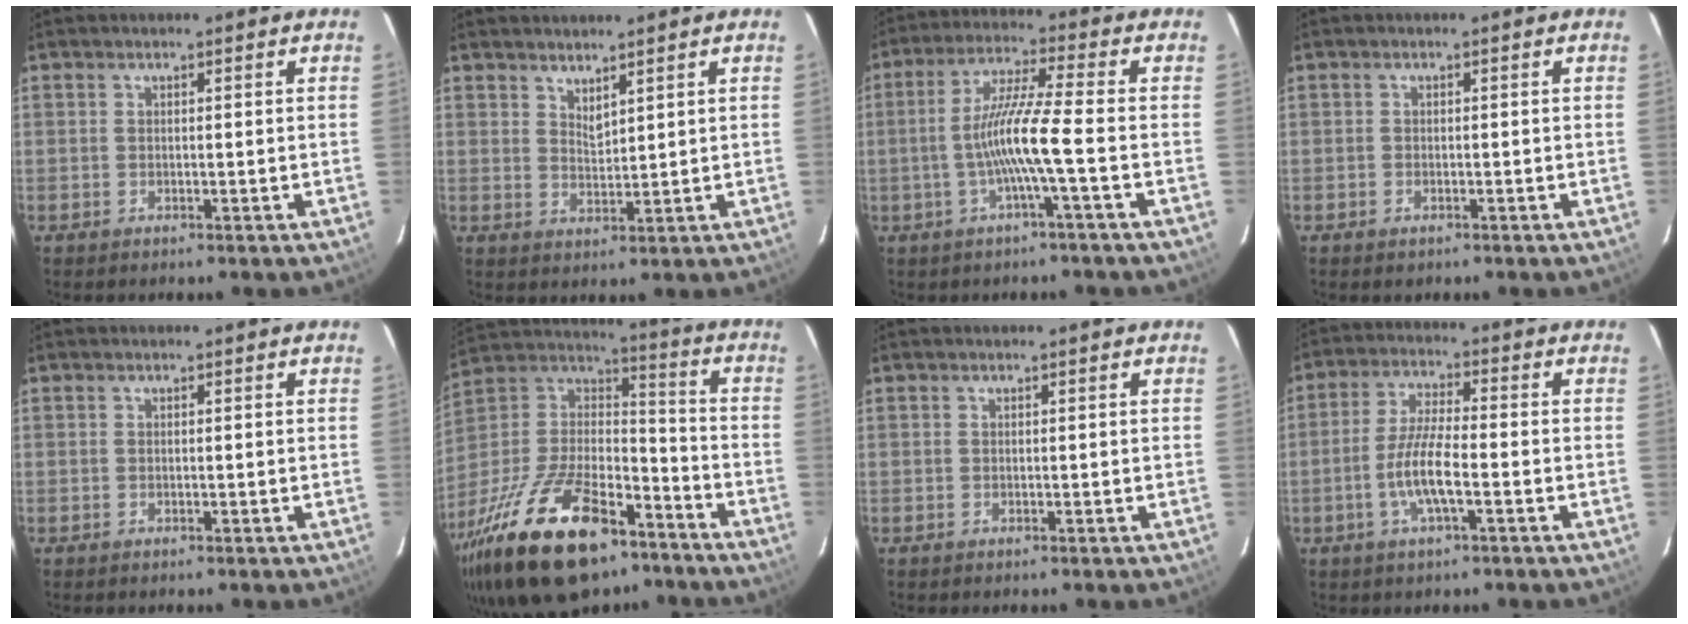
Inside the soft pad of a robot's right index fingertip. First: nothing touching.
{"total": 2.8, "force": [2.4, 0.6, 1.3], "torque": [-0.020, -0.001, 0.043]}
{"total": 9.2, "force": [-2.5, -1.1, 8.8], "torque": [-0.176, 0.003, -0.046]}
{"total": 1.0, "force": [-0.6, 0.7, 0.4], "torque": [-0.005, 0.000, -0.009]}
{"total": 0.0}
{"total": 31.4, "force": [-20.0, 13.9, 19.9], "torque": [-0.400, -0.014, -0.322]}
{"total": 0.0}
{"total": 7.7, "force": [-2.7, 1.4, 7.1], "torque": [-0.145, -0.001, -0.053]}